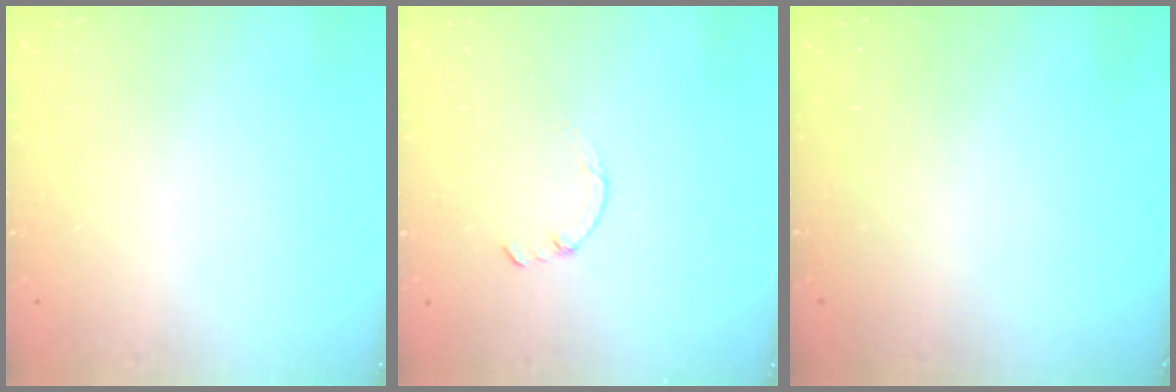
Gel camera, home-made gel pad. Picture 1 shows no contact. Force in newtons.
{"total": 0.0}
{"total": 0.0}